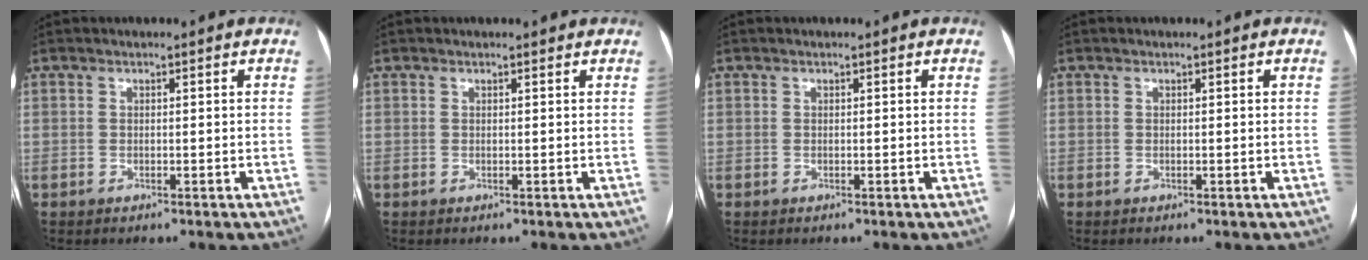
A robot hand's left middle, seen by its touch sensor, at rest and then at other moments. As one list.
[{"total": 1.1, "force": [1.0, 0.2, 0.3], "torque": [-0.013, 0.007, 0.013]}, {"total": 0.0}, {"total": 0.0}]